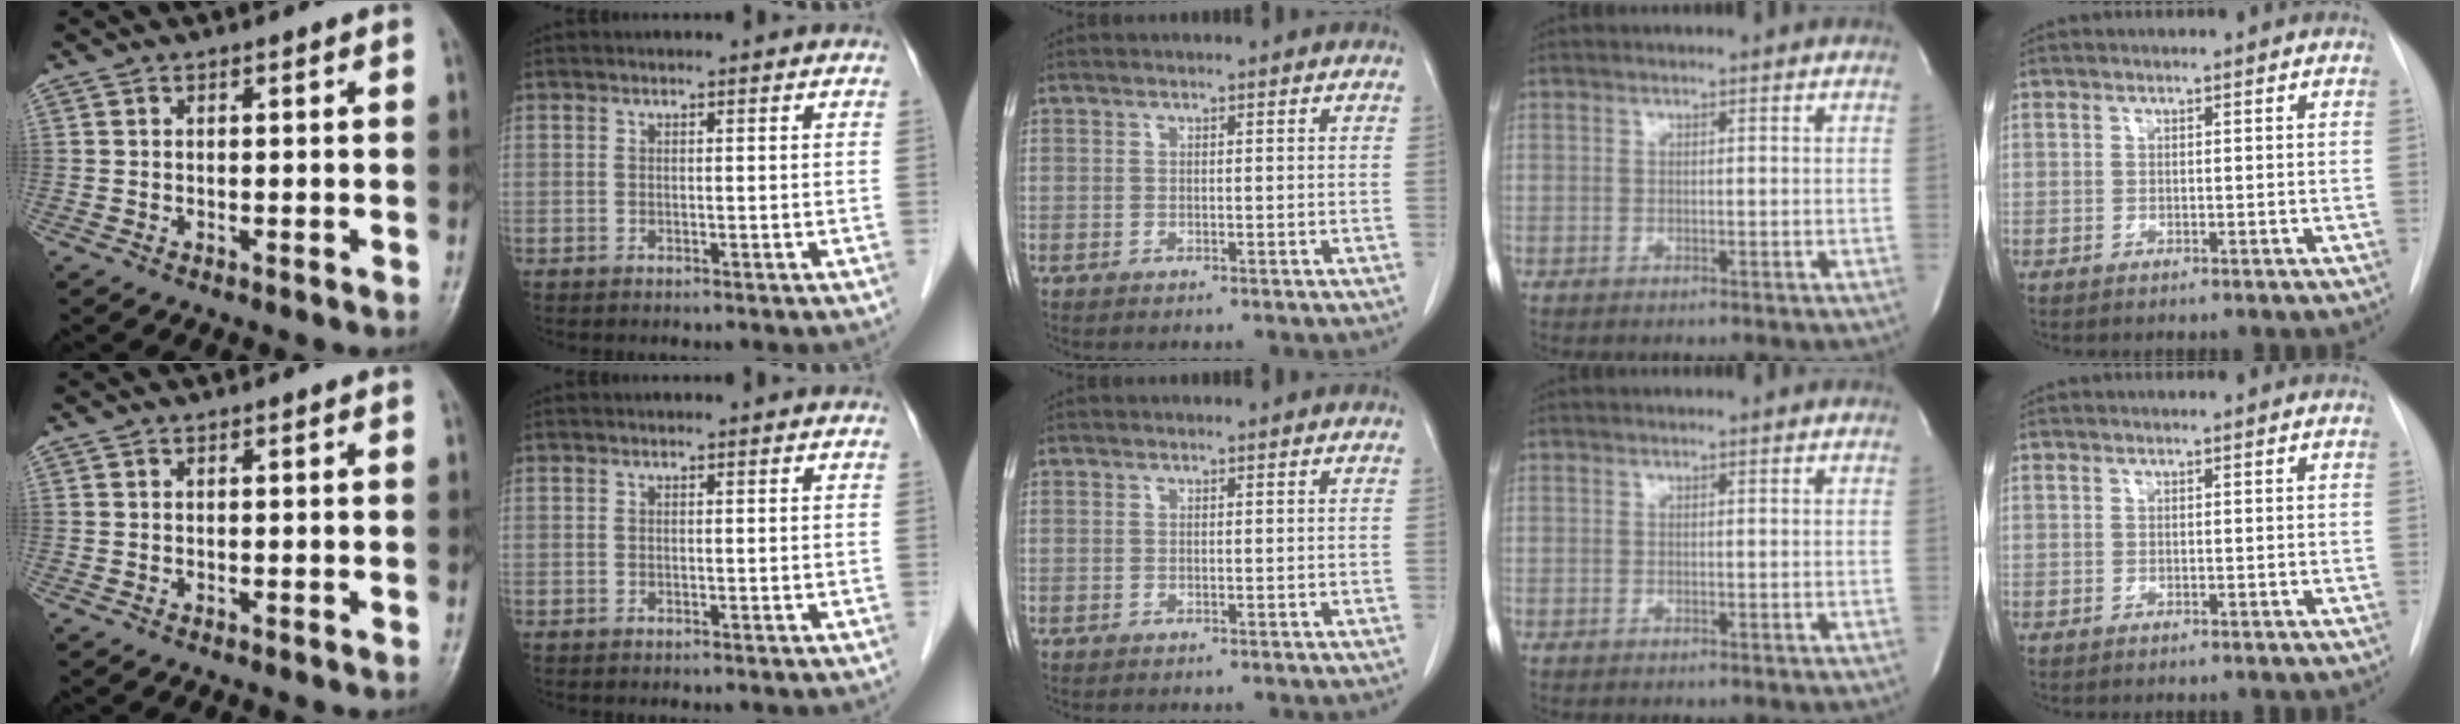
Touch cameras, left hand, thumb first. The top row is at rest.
{}